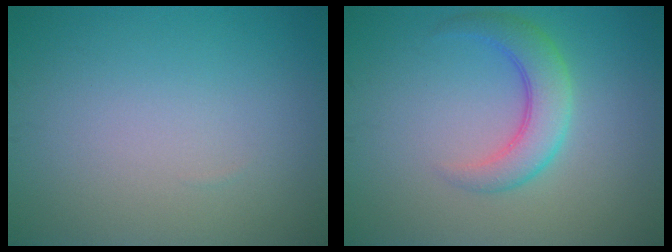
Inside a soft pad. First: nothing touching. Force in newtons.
{"total": 3.9, "press": 3.9, "slide": 0.1}